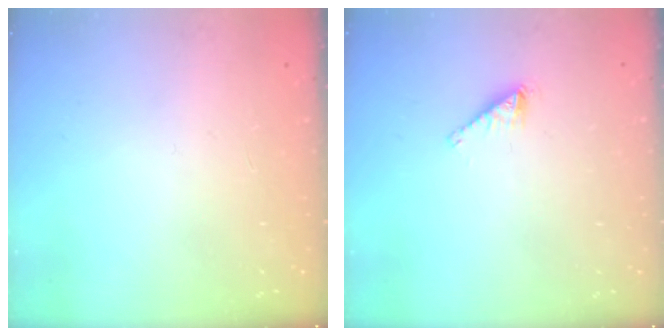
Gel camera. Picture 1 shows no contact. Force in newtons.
{"total": 1.7, "press": 1.7, "slide": 0.2}